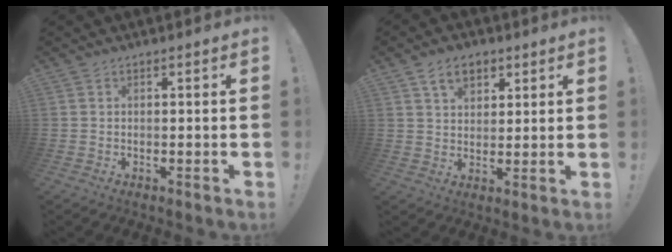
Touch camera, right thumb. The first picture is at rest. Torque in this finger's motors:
{"motor_torque": [-0.50, 0.40, 0.01, 0.07, 0.02]}